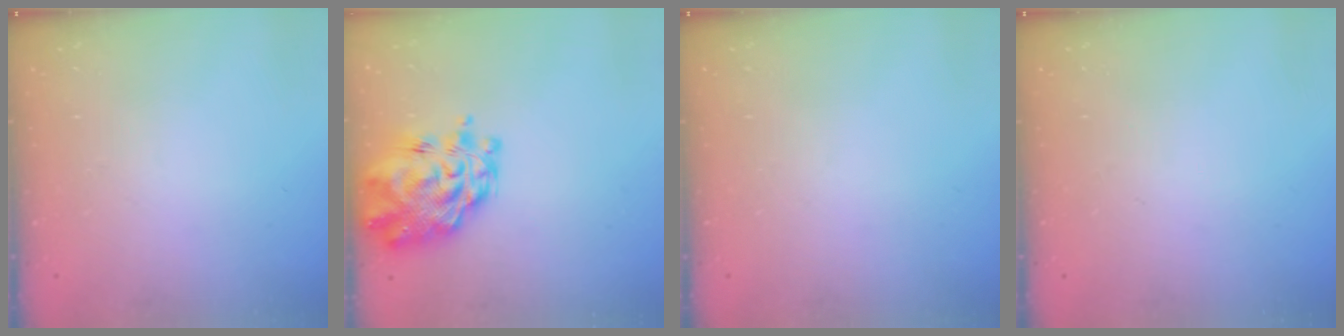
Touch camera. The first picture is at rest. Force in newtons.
{"total": 10.5, "press": 10.0, "slide": 3.4}
{"total": 0.0}
{"total": 0.0}